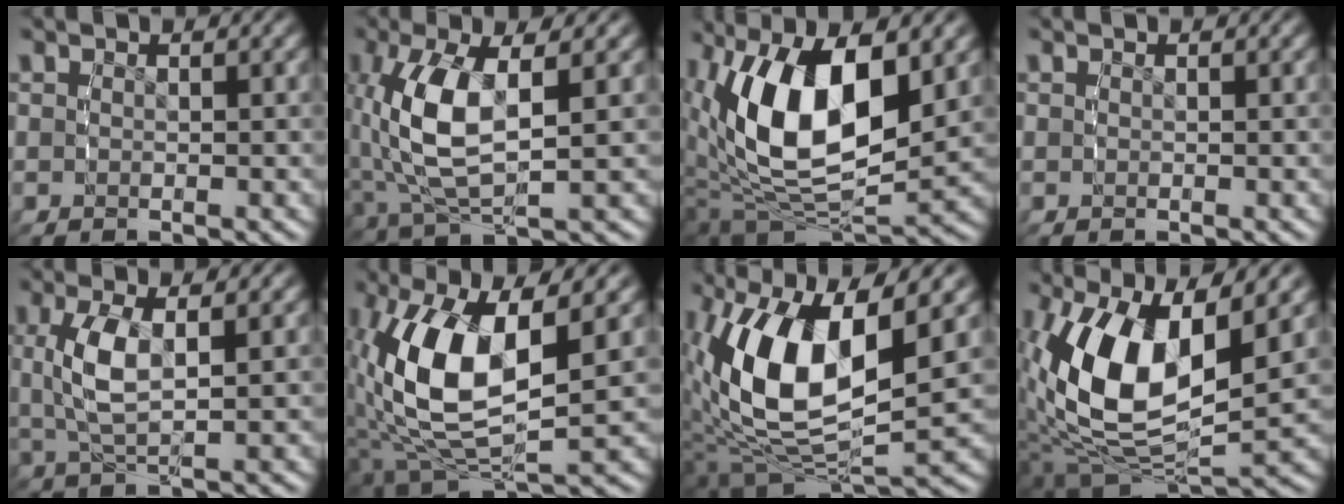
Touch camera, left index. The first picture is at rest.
{"total": 6.9, "force": [0.8, 2.9, 6.2], "torque": [-0.154, -0.012, 0.032]}
{"total": 12.7, "force": [1.2, 7.1, 10.4], "torque": [-0.216, -0.035, 0.047]}
{"total": 0.0}
{"total": 4.2, "force": [1.1, 1.4, 3.8], "torque": [-0.098, -0.005, 0.030]}
{"total": 11.7, "force": [0.6, 6.2, 9.9], "torque": [-0.220, -0.033, 0.042]}
{"total": 12.9, "force": [0.7, 7.4, 10.6], "torque": [-0.224, -0.035, 0.038]}
{"total": 11.6, "force": [0.4, 6.7, 9.5], "torque": [-0.213, -0.041, 0.036]}